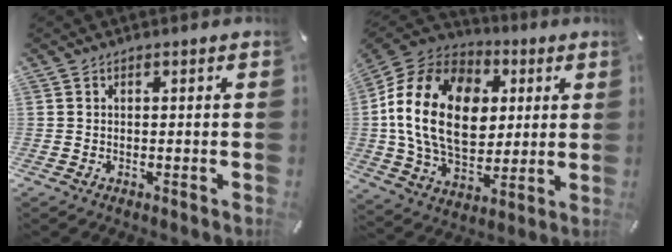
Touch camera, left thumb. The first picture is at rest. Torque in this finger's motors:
{"motor_torque": [1.34, 2.24, 1.67, -1.10, 0.91]}